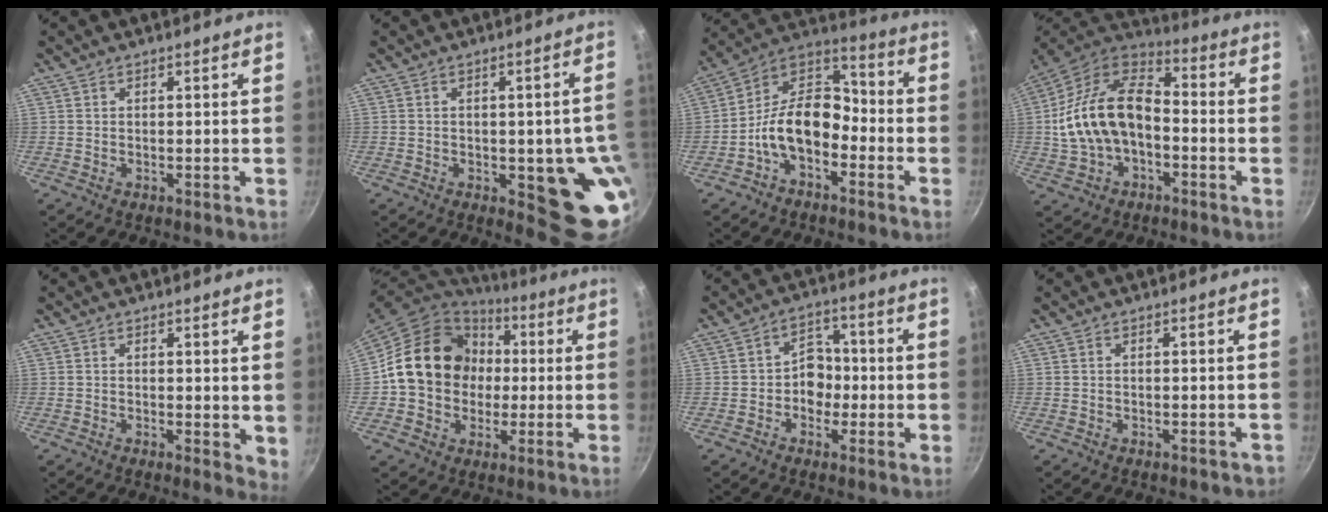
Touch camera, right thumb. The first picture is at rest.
{"total": 13.1, "force": [-2.2, 5.0, 11.9], "torque": [-0.093, -0.004, -0.025]}
{"total": 13.8, "force": [-5.1, 8.8, 9.3], "torque": [-0.129, 0.070, -0.116]}
{"total": 19.2, "force": [-2.2, 12.1, 14.7], "torque": [-0.260, 0.050, -0.048]}
{"total": 3.5, "force": [0.6, 1.6, 3.0], "torque": [-0.033, -0.005, 0.008]}
{"total": 18.9, "force": [1.3, 16.0, 10.0], "torque": [-0.142, 0.036, 0.017]}
{"total": 6.6, "force": [-0.8, 5.5, 3.6], "torque": [0.000, 0.018, -0.022]}
{"total": 0.9, "force": [-0.4, 0.5, 0.5], "torque": [0.001, 0.014, 0.002]}